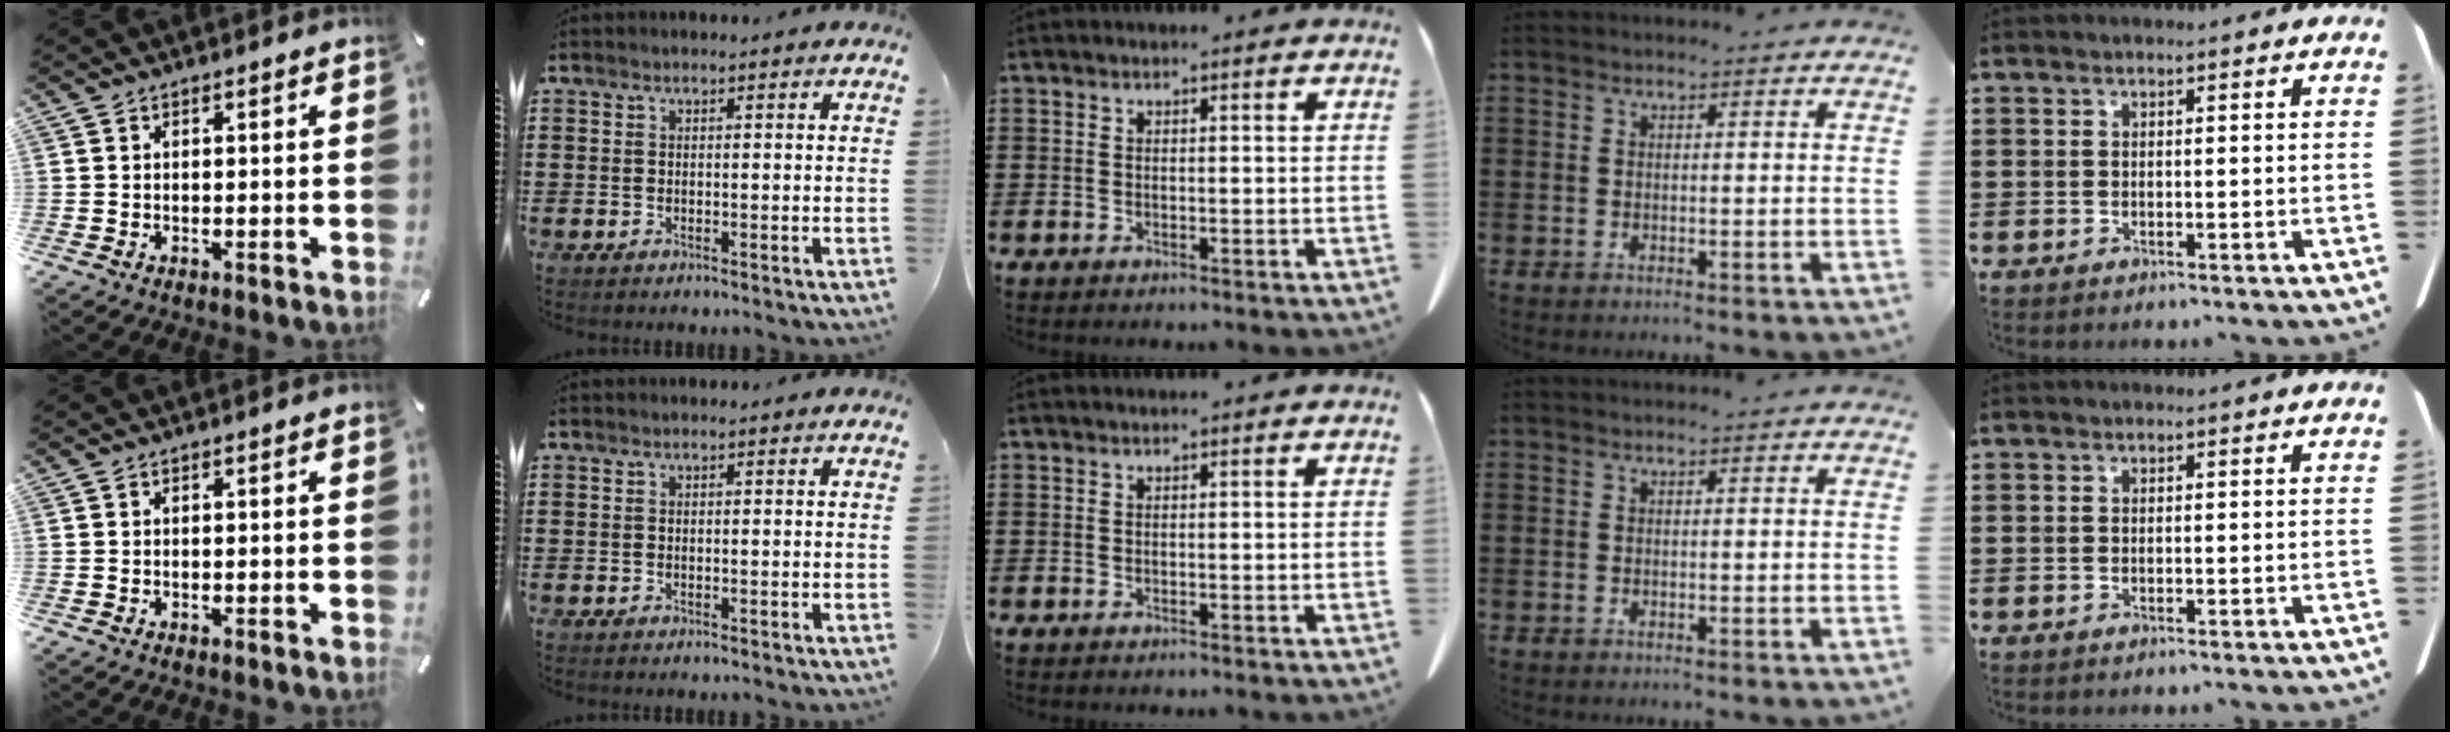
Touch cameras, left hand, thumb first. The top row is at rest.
{}